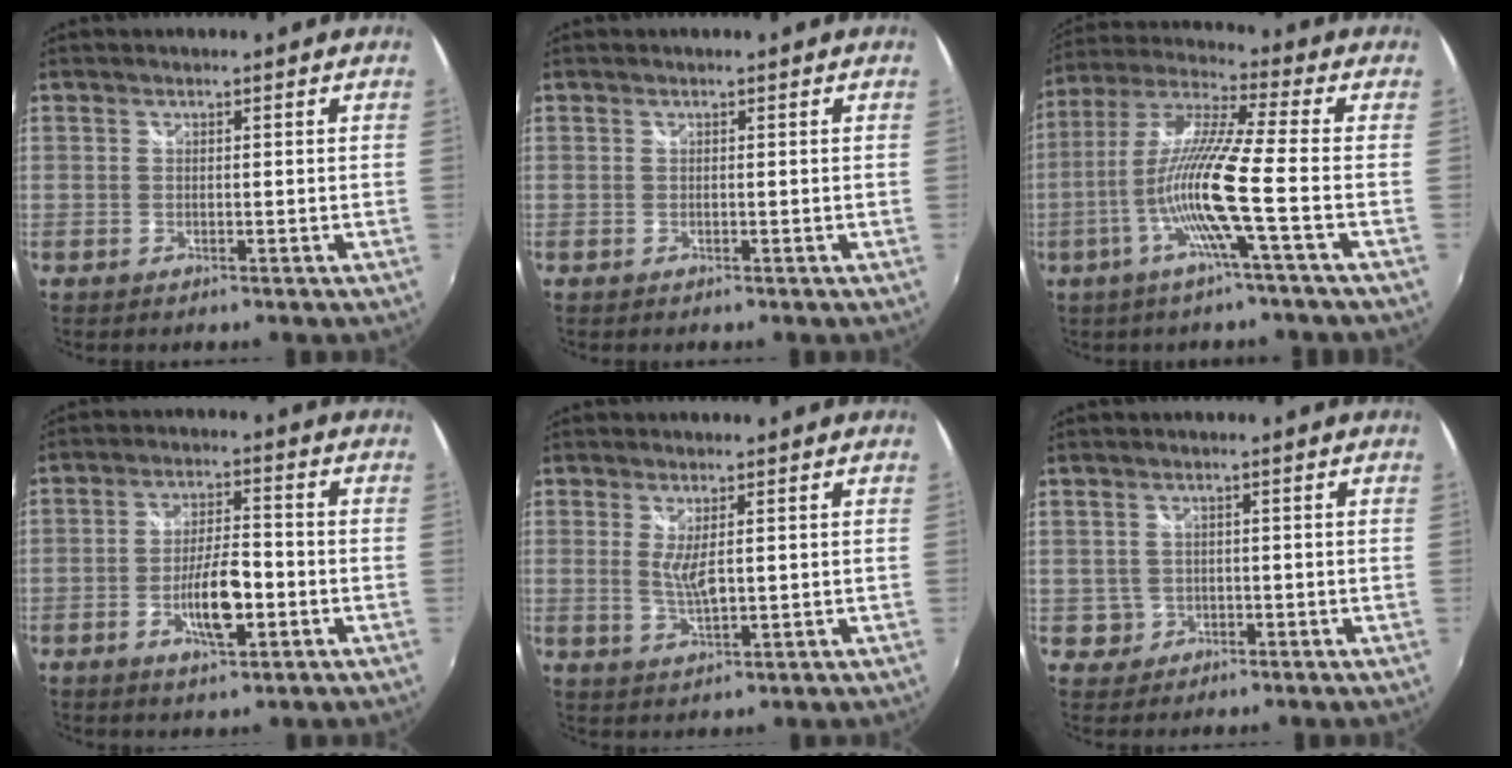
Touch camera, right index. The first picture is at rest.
{"total": 0.0}
{"total": 13.2, "force": [-4.7, -1.2, 12.2], "torque": [-0.229, -0.008, -0.092]}
{"total": 8.3, "force": [-2.9, 2.6, 7.3], "torque": [-0.139, -0.001, -0.048]}
{"total": 4.0, "force": [0.6, 0.9, 3.9], "torque": [-0.071, -0.011, 0.013]}
{"total": 3.0, "force": [-0.4, 2.9, 0.0], "torque": [-0.001, 0.010, -0.001]}